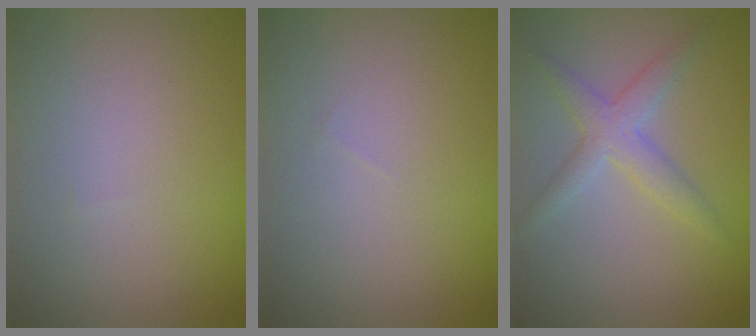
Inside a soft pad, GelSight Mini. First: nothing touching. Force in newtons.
{"total": 0.0}
{"total": 2.8, "press": 2.8, "slide": 0.1}